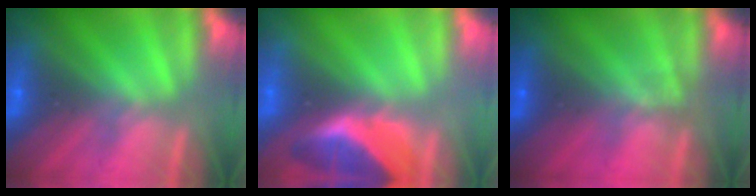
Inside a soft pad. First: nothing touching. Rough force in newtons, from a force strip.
{"total": 1.8}
{"total": 1.1}